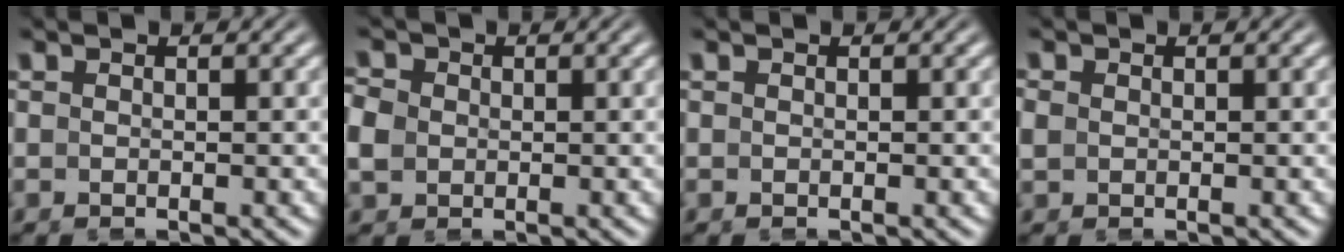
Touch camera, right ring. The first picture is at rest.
{"total": 2.4, "force": [0.2, 2.1, 1.1], "torque": [-0.028, -0.002, 0.003]}
{"total": 0.0}
{"total": 1.1, "force": [0.3, 1.0, 0.5], "torque": [-0.018, -0.006, 0.009]}